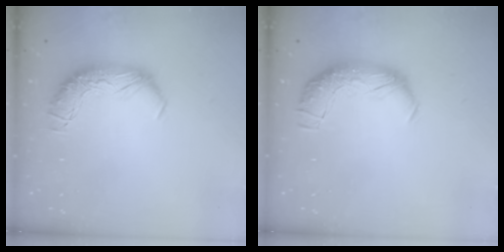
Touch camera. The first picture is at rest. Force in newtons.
{"total": 2.3, "press": 0.9, "slide": 2.2}